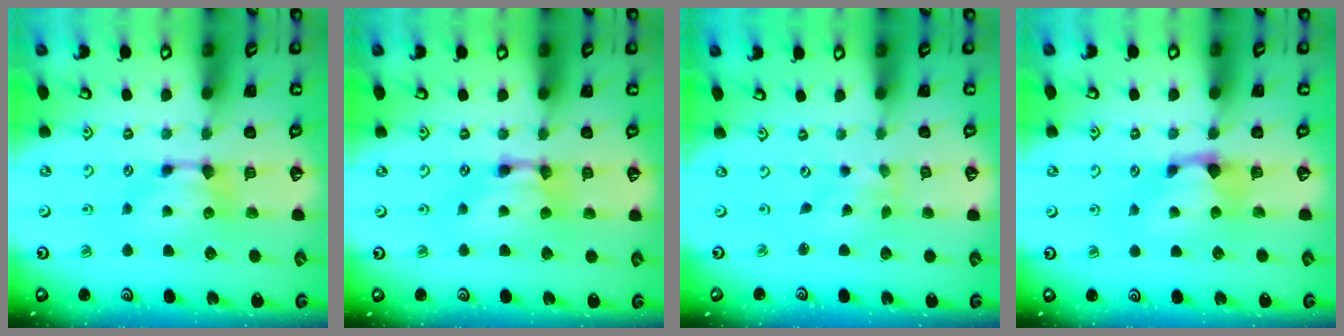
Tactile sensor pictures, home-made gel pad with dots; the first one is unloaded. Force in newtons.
{"total": 2.2, "press": 2.2, "slide": 0.1}
{"total": 4.3, "press": 4.2, "slide": 0.9}
{"total": 1.1, "press": 0.1, "slide": 1.1}